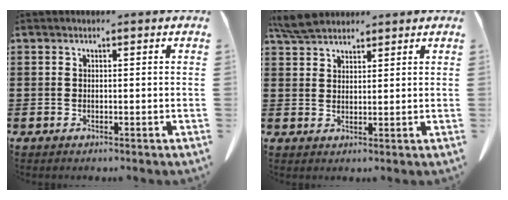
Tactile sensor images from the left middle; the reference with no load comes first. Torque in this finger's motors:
{"motor_torque": [0.06, 0.05, 0.04, 0.05]}